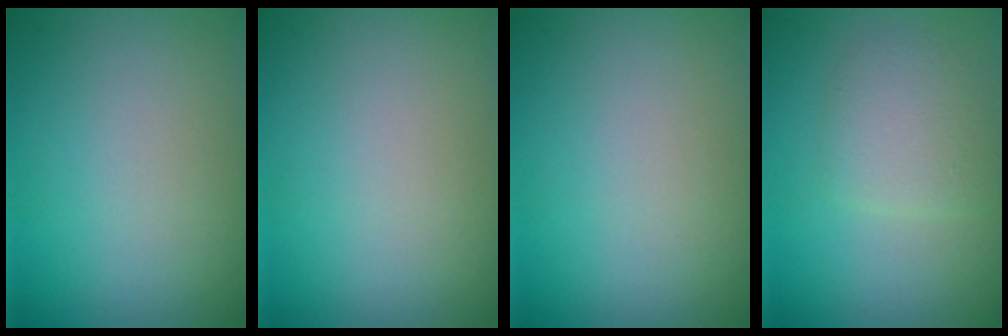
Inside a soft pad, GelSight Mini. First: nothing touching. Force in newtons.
{"total": 0.0}
{"total": 0.0}
{"total": 2.6, "press": 2.6, "slide": 0.1}